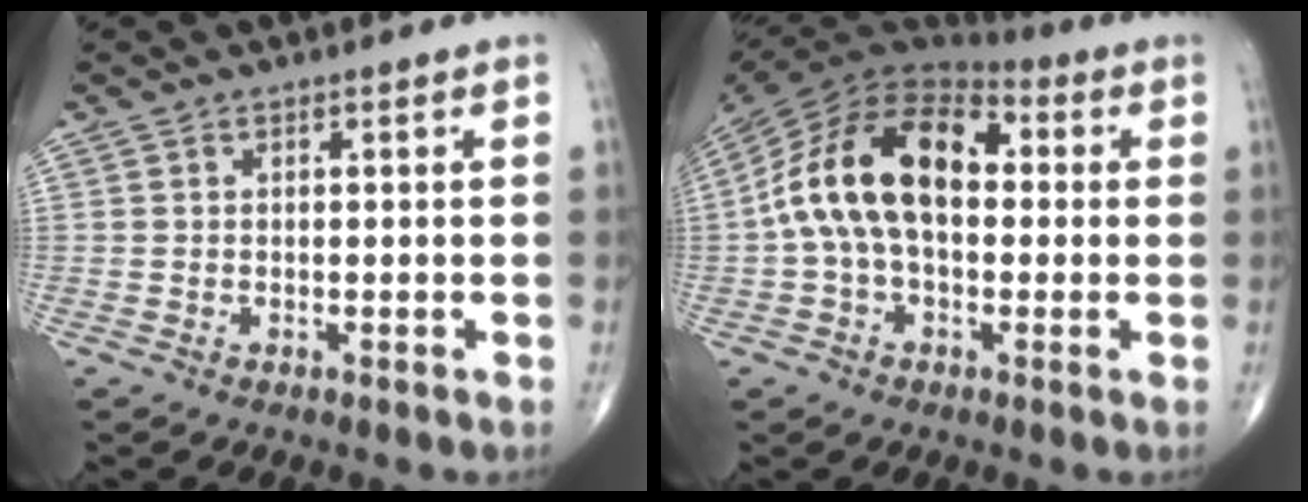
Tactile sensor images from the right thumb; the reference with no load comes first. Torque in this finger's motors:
{"motor_torque": [1.60, 1.74, 1.45, -0.48, 0.64]}